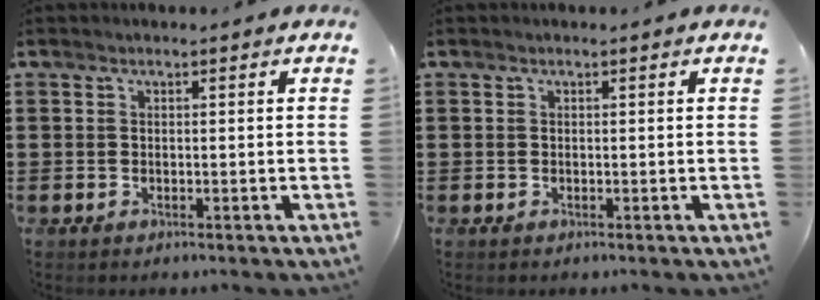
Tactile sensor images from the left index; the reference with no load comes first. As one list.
[{"total": 0.0}]